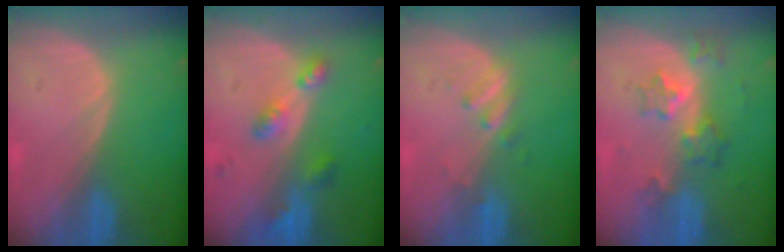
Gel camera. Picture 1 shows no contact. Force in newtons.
{"total": 5.3, "press": 4.8, "slide": 2.2}
{"total": 2.3, "press": 2.3, "slide": 0.3}
{"total": 6.1, "press": 5.4, "slide": 2.9}